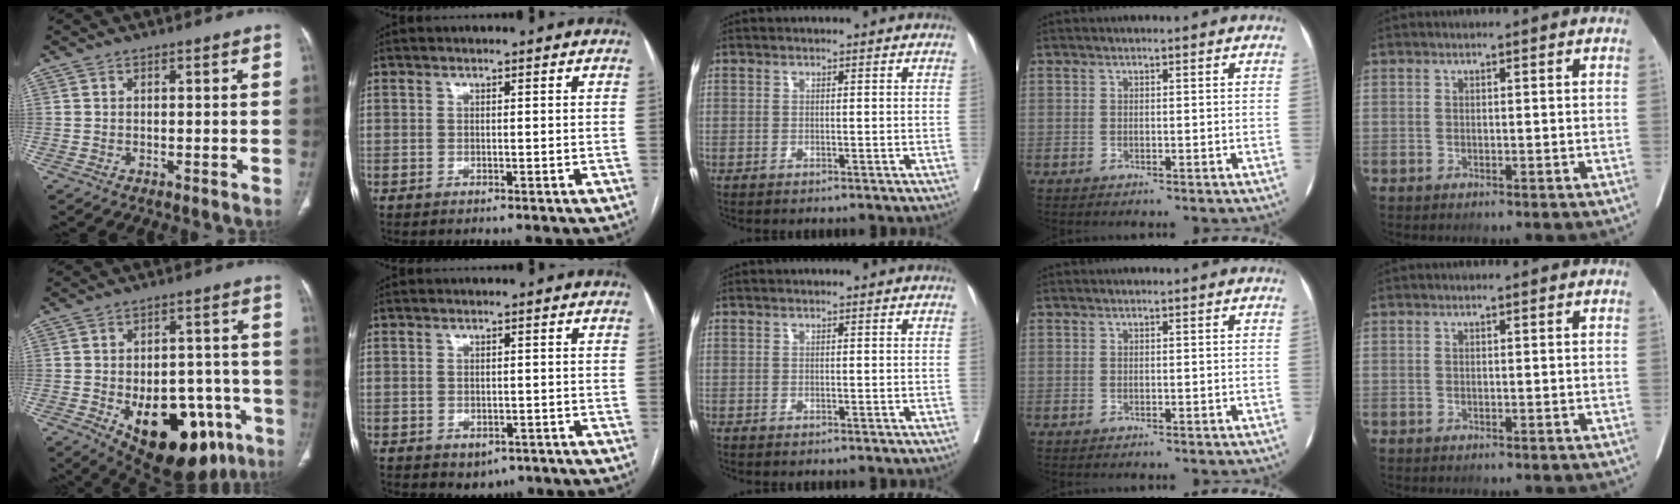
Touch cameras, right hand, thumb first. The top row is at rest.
{"thumb": {"total": 22.5, "force": [-9.1, 12.5, 16.2], "torque": [-0.188, 0.031, -0.107]}, "index": {"total": 3.0, "force": [-1.7, 2.2, 1.2], "torque": [-0.007, 0.002, -0.012]}}